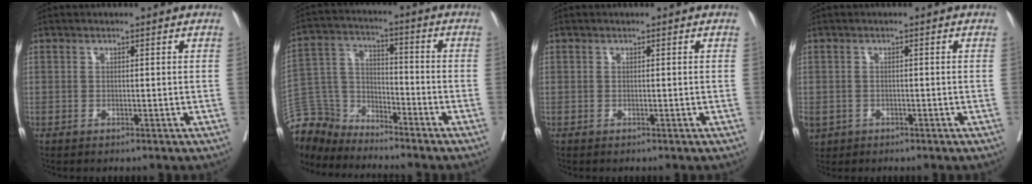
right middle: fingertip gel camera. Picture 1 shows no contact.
{"total": 9.2, "force": [-8.8, 2.5, -0.3], "torque": [-0.005, 0.019, -0.179]}
{"total": 0.0}
{"total": 4.7, "force": [-2.4, 3.7, 1.5], "torque": [-0.048, -0.006, -0.035]}